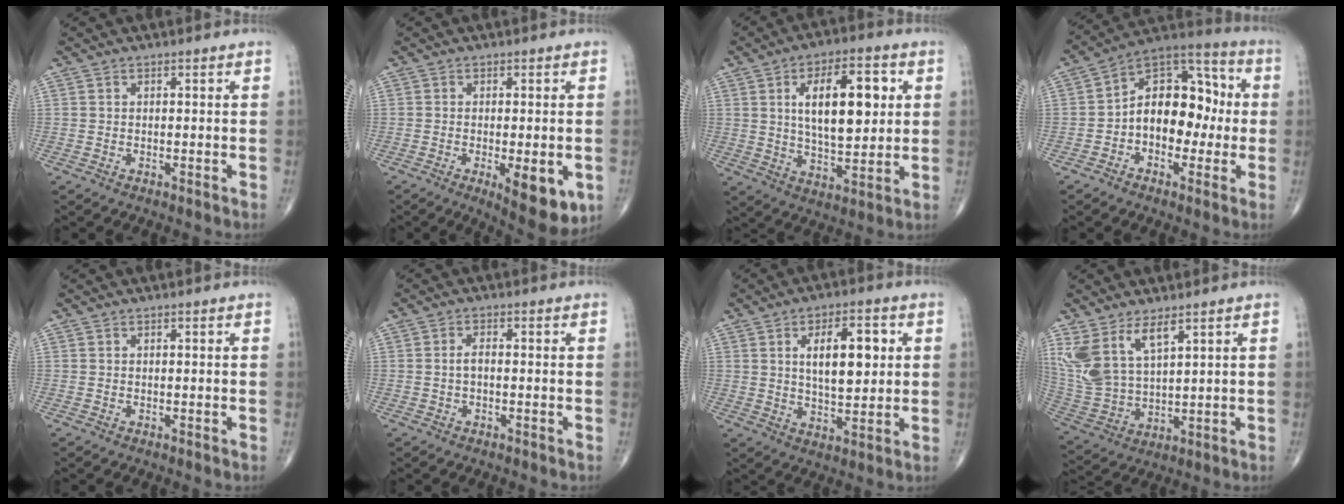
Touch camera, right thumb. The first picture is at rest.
{"total": 9.8, "force": [-3.1, 3.4, 8.7], "torque": [-0.104, -0.015, -0.037]}
{"total": 15.7, "force": [3.6, 7.3, 13.4], "torque": [-0.189, -0.007, 0.063]}
{"total": 14.9, "force": [-1.2, 9.9, 11.0], "torque": [-0.132, 0.049, -0.031]}
{"total": 0.0}
{"total": 1.9, "force": [-0.3, 0.9, 1.6], "torque": [-0.029, 0.007, -0.007]}
{"total": 11.1, "force": [2.6, 5.2, 9.5], "torque": [-0.128, -0.007, 0.045]}
{"total": 11.3, "force": [6.3, 4.9, 8.0], "torque": [-0.172, -0.026, 0.146]}